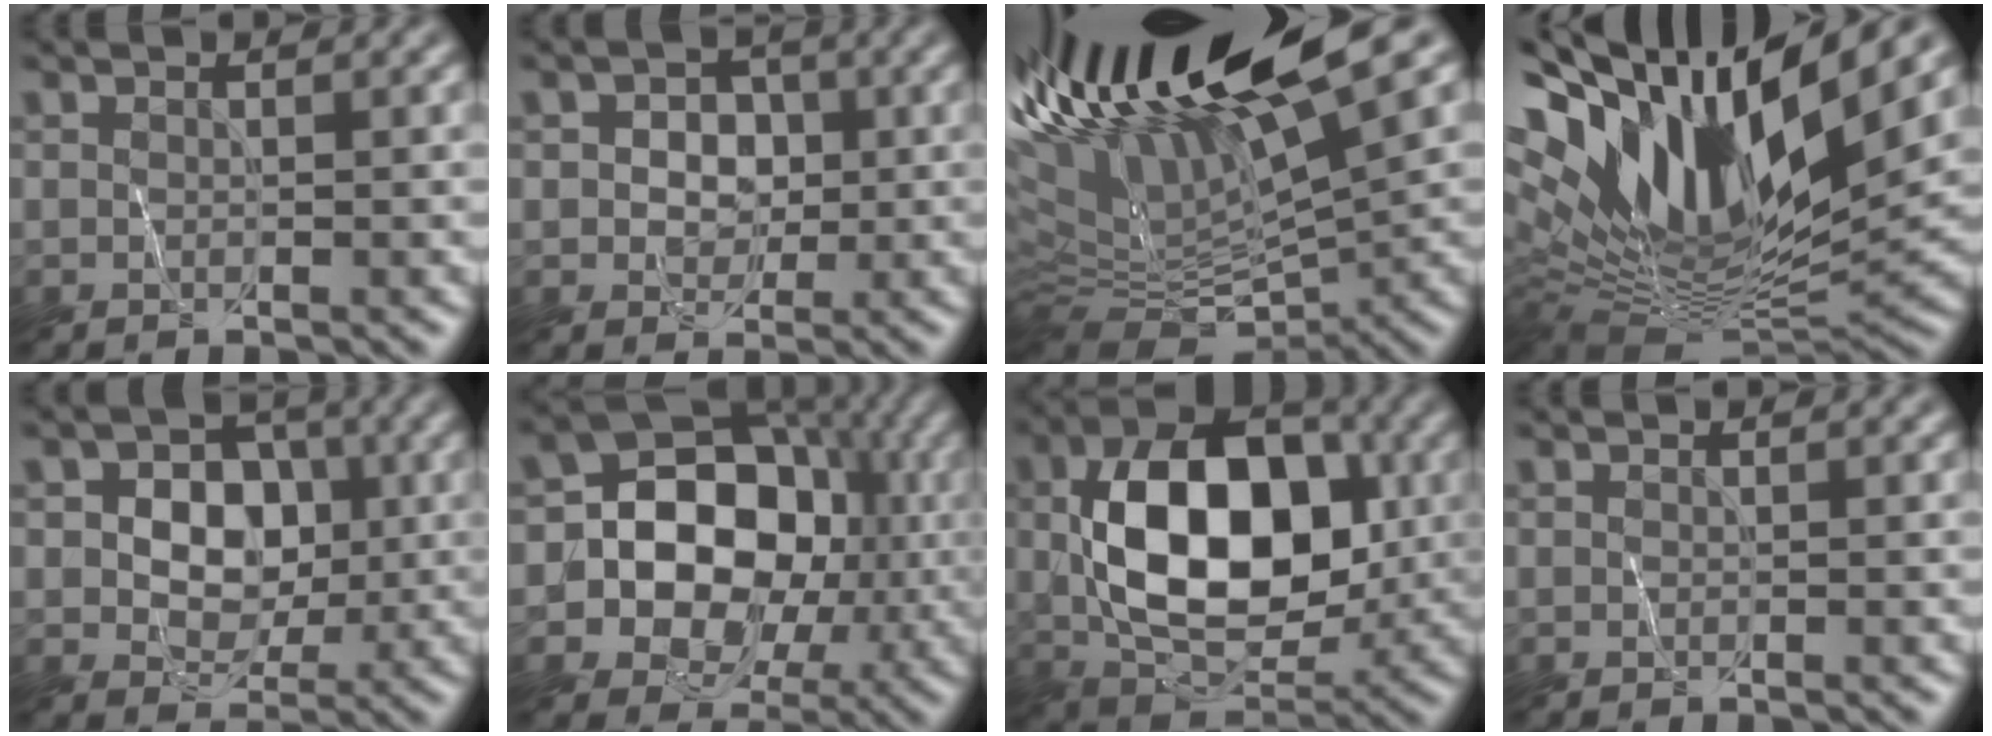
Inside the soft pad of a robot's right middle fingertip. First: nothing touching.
{"total": 3.3, "force": [0.1, 2.7, 1.8], "torque": [-0.017, 0.002, -0.001]}
{"total": 13.6, "force": [6.2, 3.0, 11.7], "torque": [-0.181, 0.023, 0.114]}
{"total": 15.2, "force": [5.9, 5.6, 12.9], "torque": [-0.250, 0.017, 0.097]}
{"total": 6.0, "force": [0.4, 4.8, 3.6], "torque": [-0.048, 0.008, -0.002]}
{"total": 12.1, "force": [-1.3, 10.1, 6.6], "torque": [-0.089, 0.005, -0.054]}
{"total": 10.6, "force": [0.5, 6.7, 8.2], "torque": [-0.135, 0.005, 0.008]}
{"total": 0.0}